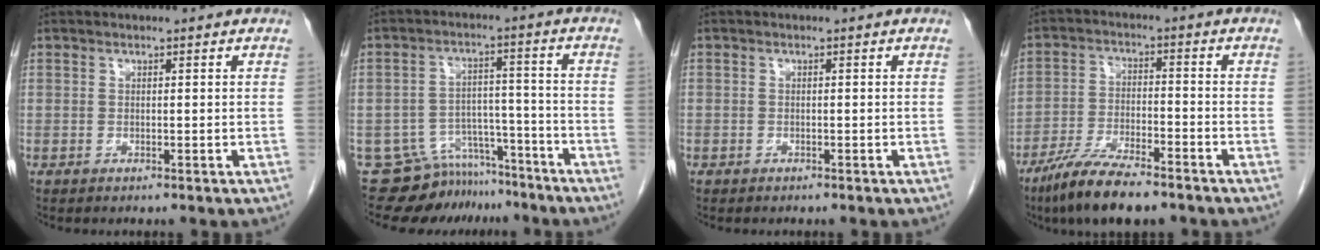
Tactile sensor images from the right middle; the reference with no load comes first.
{"total": 9.8, "force": [-8.8, 4.2, 0.5], "torque": [-0.003, 0.033, -0.134]}
{"total": 0.5, "force": [-0.4, 0.4, 0.0], "torque": [-0.006, 0.003, -0.008]}
{"total": 10.2, "force": [-7.6, 0.4, 6.8], "torque": [-0.126, -0.031, -0.133]}